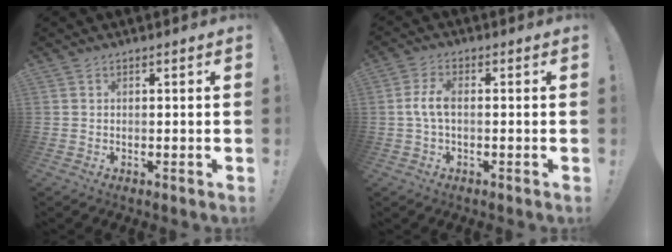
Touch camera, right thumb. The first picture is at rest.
{"total": 5.4, "force": [-0.2, 2.5, 4.8], "torque": [-0.109, 0.005, -0.005]}